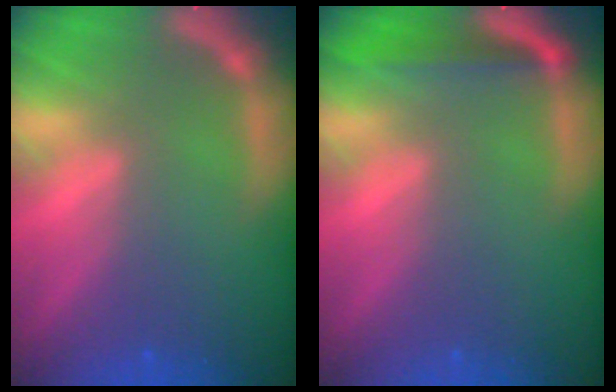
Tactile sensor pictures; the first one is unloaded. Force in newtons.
{"total": 3.0}